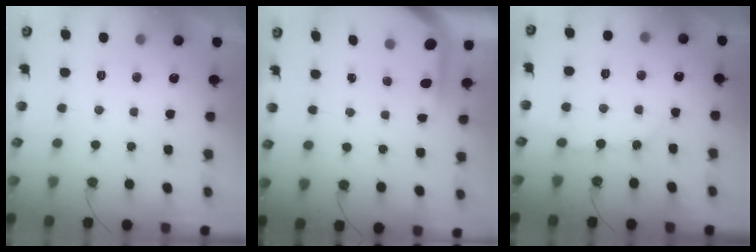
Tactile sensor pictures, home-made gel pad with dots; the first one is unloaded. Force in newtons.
{"total": 3.9, "press": 3.9, "slide": 0.3}
{"total": 3.3, "press": 3.3, "slide": 0.4}